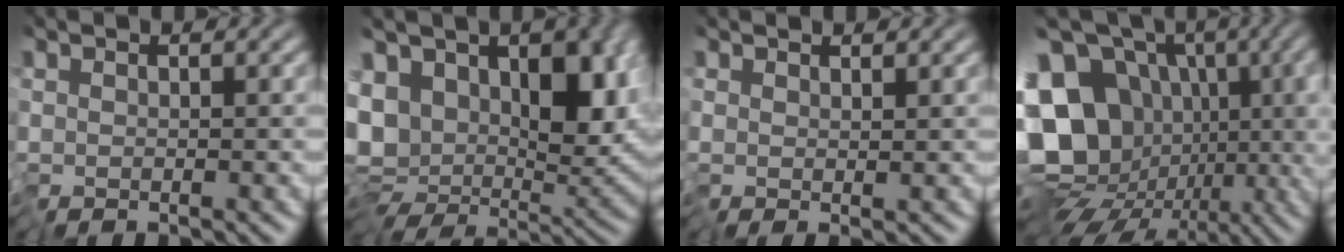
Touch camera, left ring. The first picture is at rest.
{"total": 14.2, "force": [1.7, 9.4, 10.5], "torque": [-0.181, -0.025, 0.062]}
{"total": 1.2, "force": [0.9, -0.7, -0.4], "torque": [0.007, 0.009, 0.020]}
{"total": 14.2, "force": [0.1, 11.7, 8.1], "torque": [-0.144, -0.004, 0.015]}